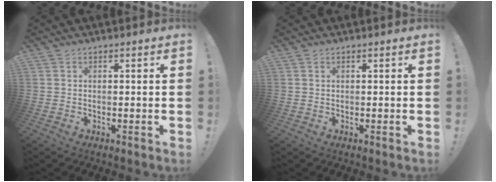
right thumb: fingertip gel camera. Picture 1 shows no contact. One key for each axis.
{"total": 0.0}